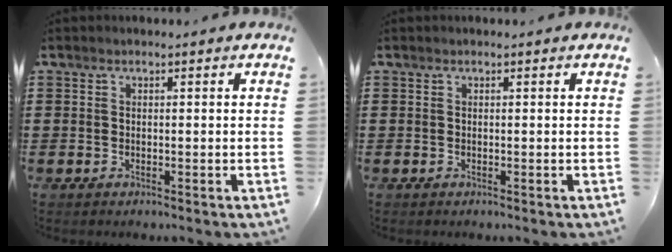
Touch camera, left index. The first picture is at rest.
{"total": 0.0}